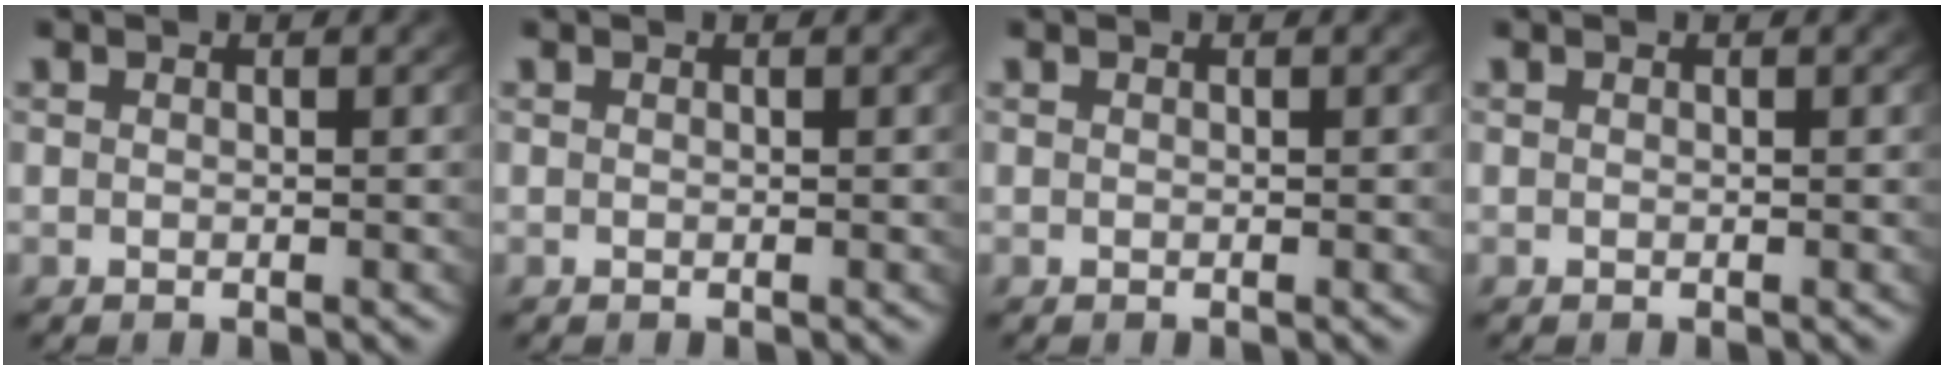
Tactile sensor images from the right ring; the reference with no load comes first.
{"total": 0.0}
{"total": 0.0}
{"total": 0.0}